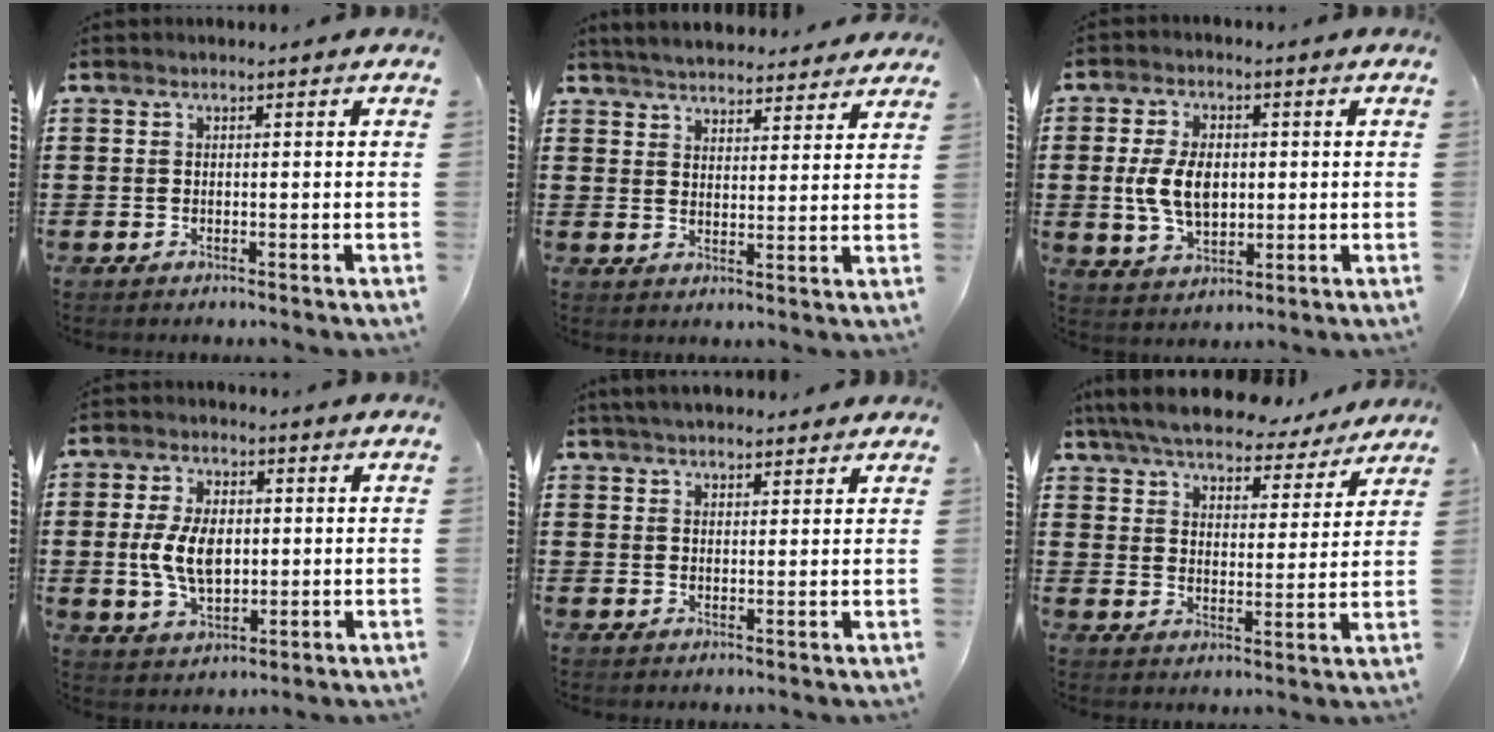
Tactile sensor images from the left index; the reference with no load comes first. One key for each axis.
{"total": 4.5, "fx": 4.4, "fy": 0.3, "fz": 0.5, "tx": -0.026, "ty": -0.019, "tz": 0.080}
{"total": 7.7, "fx": 0.5, "fy": 4.6, "fz": 6.1, "tx": -0.132, "ty": 0.005, "tz": 0.002}
{"total": 8.0, "fx": 0.5, "fy": 4.6, "fz": 6.6, "tx": -0.139, "ty": 0.005, "tz": 0.003}
{"total": 3.2, "fx": 3.1, "fy": 0.5, "fz": 0.8, "tx": -0.023, "ty": 0.000, "tz": 0.058}
{"total": 7.3, "fx": 7.0, "fy": 1.0, "fz": 2.0, "tx": -0.069, "ty": -0.035, "tz": 0.125}